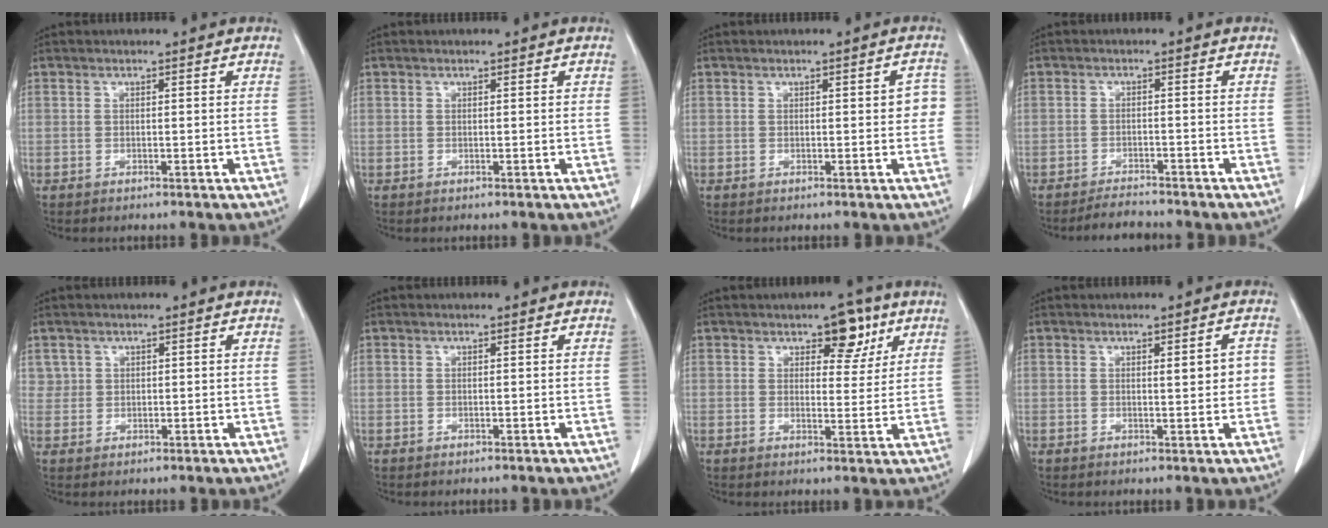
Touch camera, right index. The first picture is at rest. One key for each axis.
{"total": 0.0}
{"total": 2.7, "fx": 0.2, "fy": 1.0, "fz": 2.5, "tx": -0.017, "ty": 0.008, "tz": -0.001}
{"total": 2.7, "fx": -2.6, "fy": 0.5, "fz": 0.2, "tx": -0.005, "ty": -0.008, "tz": -0.043}
{"total": 1.9, "fx": 1.0, "fy": 1.6, "fz": 0.0, "tx": 0.015, "ty": 0.004, "tz": 0.012}
{"total": 0.0}
{"total": 5.7, "fx": 3.4, "fy": 2.8, "fz": 3.7, "tx": -0.042, "ty": 0.003, "tz": 0.045}
{"total": 3.1, "fx": 0.4, "fy": 0.9, "fz": 2.9, "tx": -0.033, "ty": 0.002, "tz": 0.006}